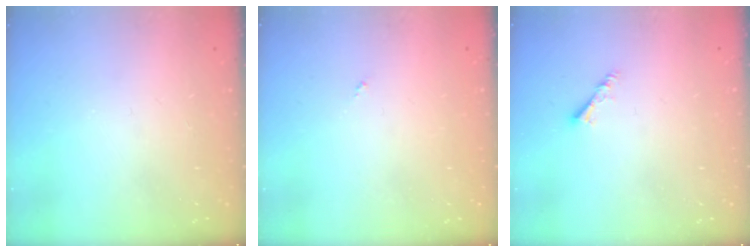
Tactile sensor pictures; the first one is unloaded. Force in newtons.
{"total": 0.0}
{"total": 3.0, "press": 2.9, "slide": 0.6}